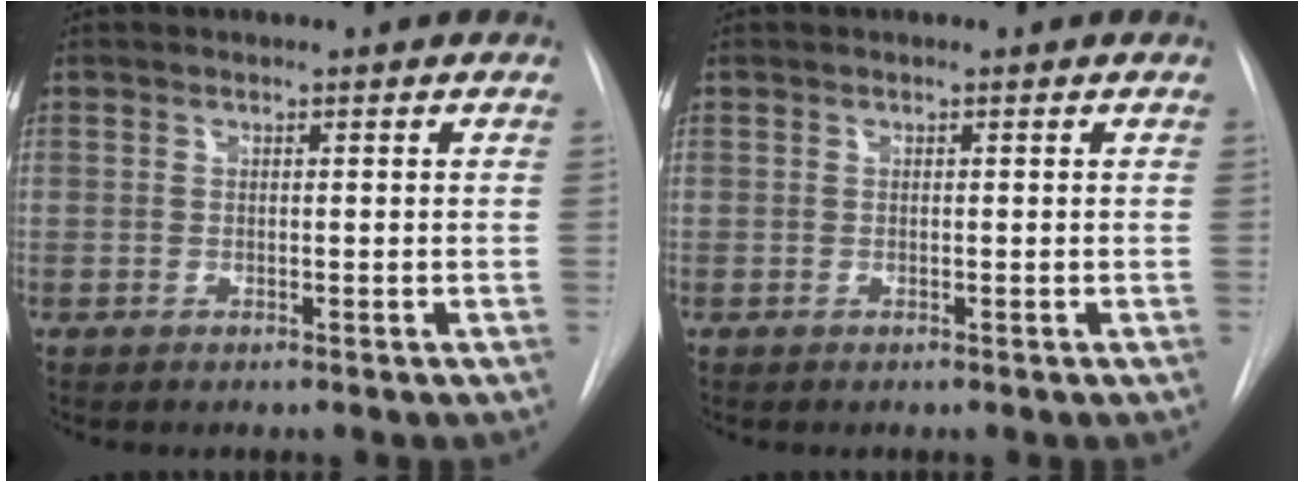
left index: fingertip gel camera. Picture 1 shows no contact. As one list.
[{"total": 0.0}]